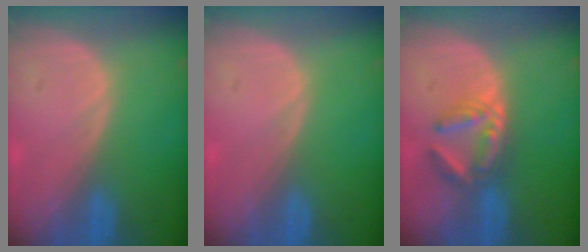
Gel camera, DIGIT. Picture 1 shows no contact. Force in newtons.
{"total": 0.0}
{"total": 5.9, "press": 5.2, "slide": 2.8}